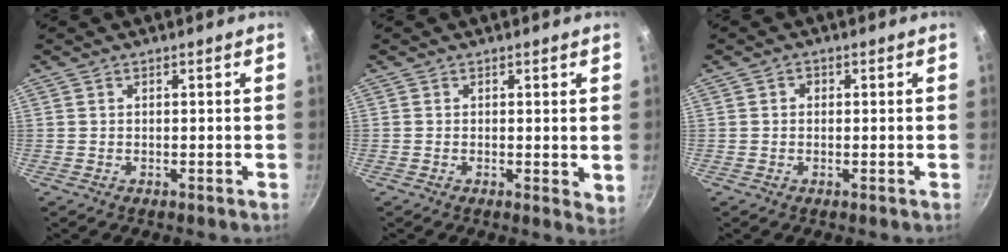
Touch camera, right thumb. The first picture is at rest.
{"total": 3.0, "force": [0.6, 1.3, 2.7], "torque": [-0.029, -0.007, 0.007]}
{"total": 1.2, "force": [0.1, 1.0, 0.5], "torque": [-0.006, 0.004, -0.001]}